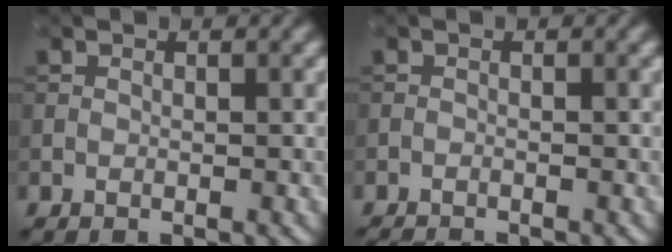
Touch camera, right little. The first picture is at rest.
{"total": 1.5, "force": [-1.5, 0.1, 0.3], "torque": [-0.004, -0.005, -0.030]}